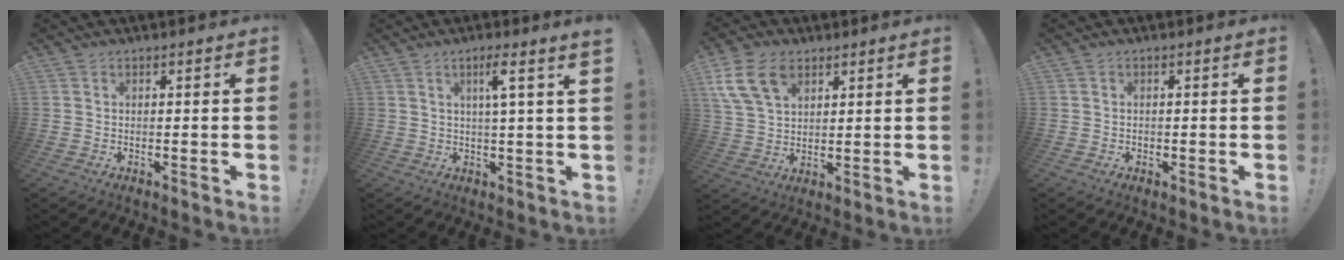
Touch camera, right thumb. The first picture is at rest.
{"total": 5.6, "force": [2.2, -0.6, 5.1], "torque": [-0.080, -0.005, 0.026]}
{"total": 12.7, "force": [6.5, 8.4, 7.0], "torque": [-0.140, -0.021, 0.127]}
{"total": 0.9, "force": [-0.6, 0.6, 0.3], "torque": [-0.011, 0.006, -0.009]}